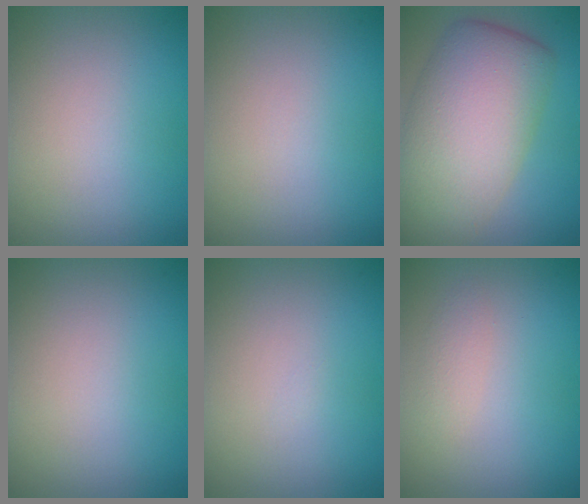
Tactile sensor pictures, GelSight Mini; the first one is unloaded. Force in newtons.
{"total": 0.0}
{"total": 10.3, "press": 10.3, "slide": 0.6}
{"total": 0.0}
{"total": 0.0}
{"total": 1.1, "press": 1.1, "slide": 0.0}